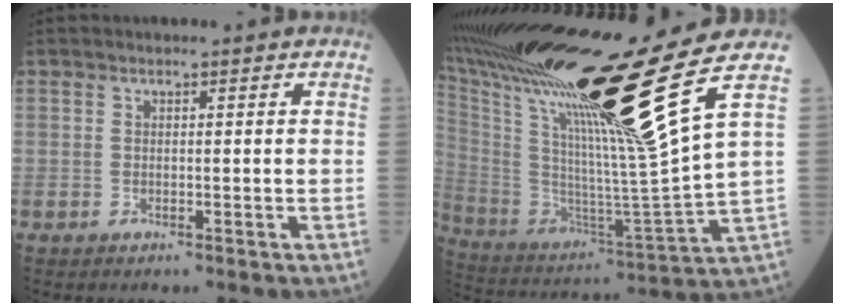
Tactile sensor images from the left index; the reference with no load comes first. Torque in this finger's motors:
{"motor_torque": [0.29, -0.46, 1.05, 0.21]}